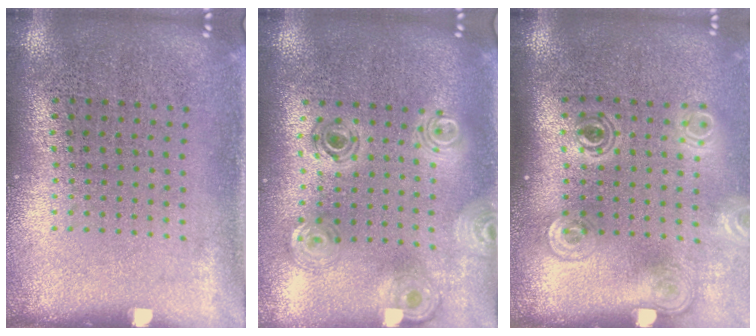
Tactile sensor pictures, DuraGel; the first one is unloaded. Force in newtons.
{"total": 1.0, "press": 1.0, "slide": 0.2}
{"total": 1.8, "press": 1.4, "slide": 1.2}